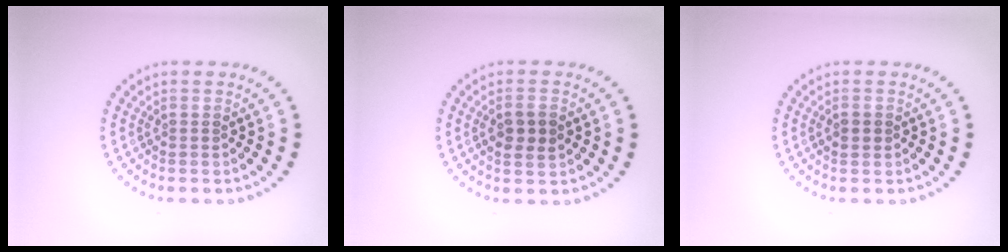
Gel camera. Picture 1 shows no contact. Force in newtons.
{"total": 2.3, "press": 2.3, "slide": 0.4}
{"total": 1.5, "press": 1.5, "slide": 0.1}